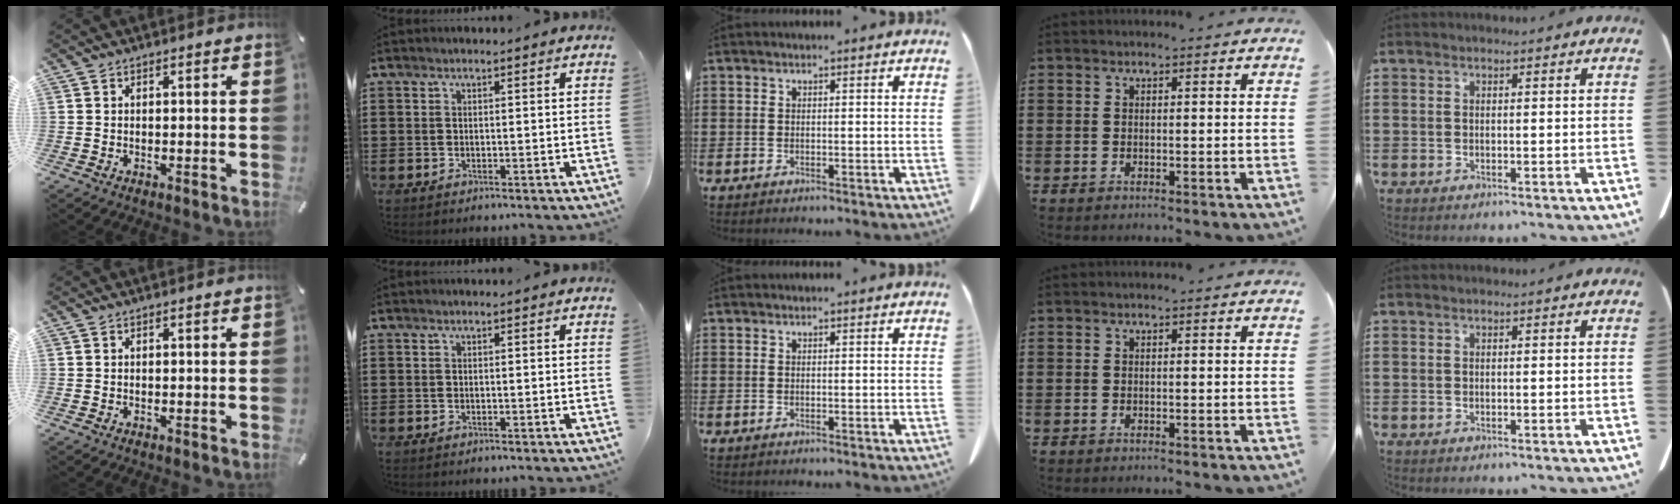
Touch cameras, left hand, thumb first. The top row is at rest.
{}